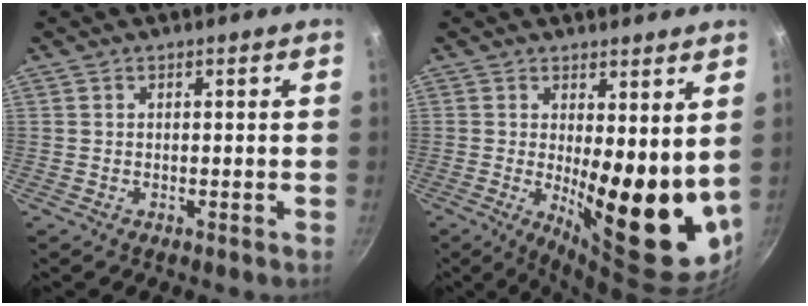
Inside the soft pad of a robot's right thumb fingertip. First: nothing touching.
{"total": 15.9, "force": [1.2, 5.3, 14.9], "torque": [-0.169, -0.042, 0.030]}